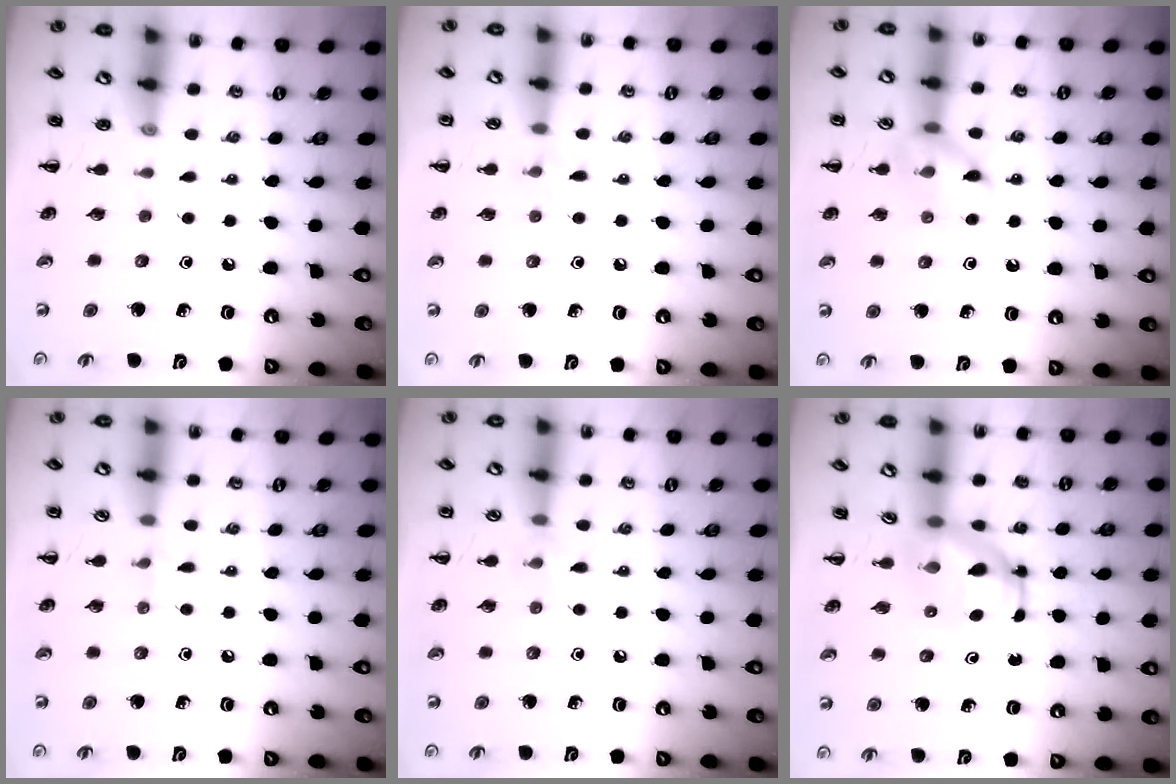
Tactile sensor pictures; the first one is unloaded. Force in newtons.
{"total": 4.8, "press": 4.5, "slide": 1.7}
{"total": 10.0, "press": 10.0, "slide": 0.6}
{"total": 4.2, "press": 4.0, "slide": 1.5}
{"total": 4.8, "press": 4.5, "slide": 1.8}
{"total": 5.2, "press": 5.1, "slide": 0.8}